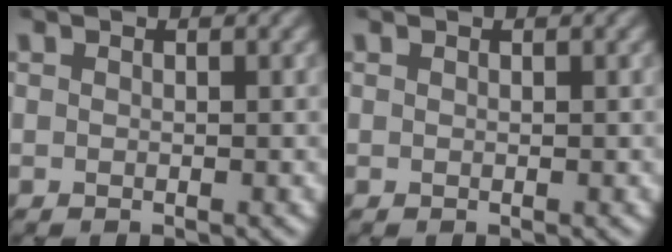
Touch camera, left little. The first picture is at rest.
{"total": 0.0}